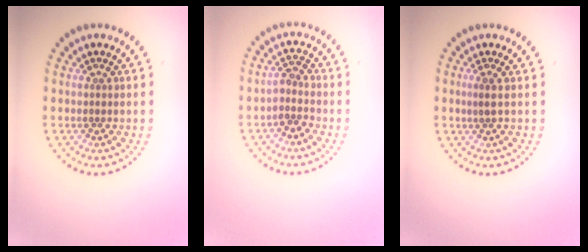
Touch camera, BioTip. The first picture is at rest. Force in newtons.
{"total": 2.0, "press": 1.6, "slide": 1.2}
{"total": 1.0, "press": 0.8, "slide": 0.6}